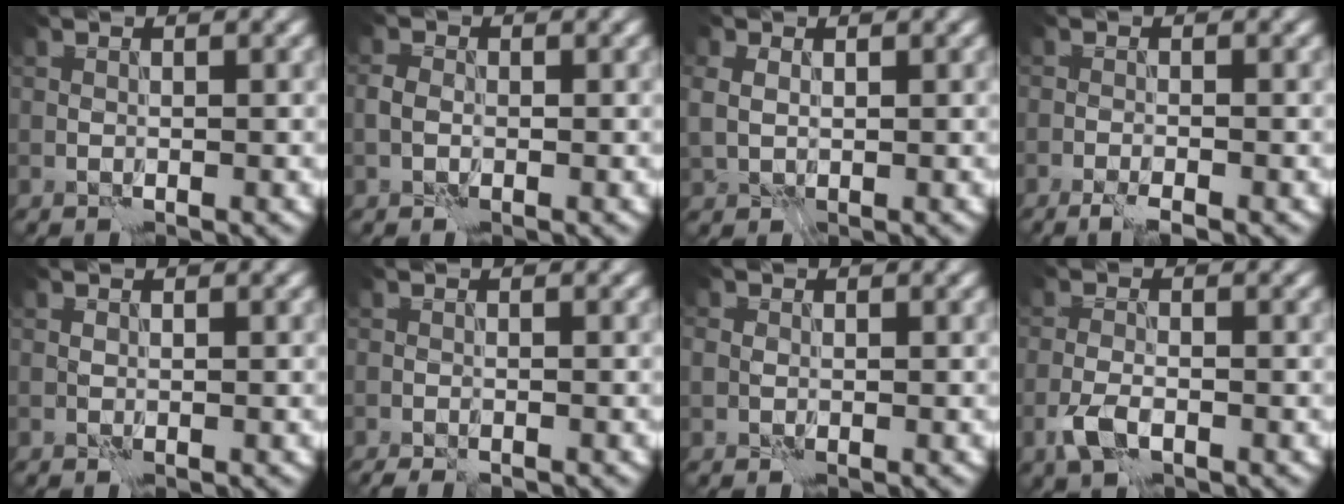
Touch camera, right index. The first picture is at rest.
{"total": 1.1, "force": [-0.5, 0.8, 0.5], "torque": [-0.009, 0.003, -0.017]}
{"total": 1.9, "force": [0.6, 1.6, 0.9], "torque": [-0.025, 0.000, 0.014]}
{"total": 2.0, "force": [-1.7, 0.0, 1.1], "torque": [-0.028, -0.003, -0.032]}
{"total": 0.0}
{"total": 1.8, "force": [-1.7, 0.2, 0.6], "torque": [-0.015, 0.002, -0.024]}
{"total": 0.7, "force": [-0.3, 0.6, 0.1], "torque": [0.000, -0.002, -0.009]}
{"total": 2.5, "force": [-1.4, 1.0, 1.8], "torque": [-0.040, -0.004, -0.031]}